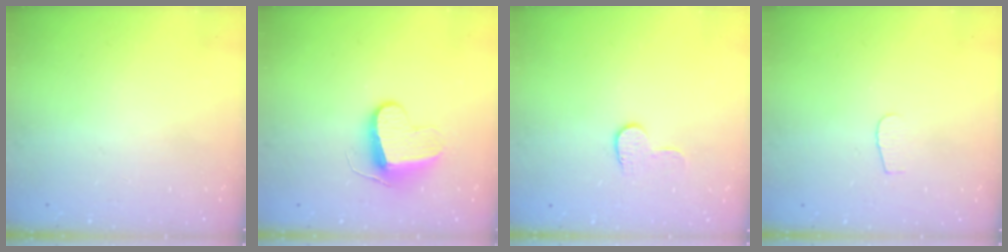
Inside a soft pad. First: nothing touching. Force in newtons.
{"total": 9.0, "press": 9.0, "slide": 0.1}
{"total": 6.2, "press": 6.2, "slide": 0.4}
{"total": 3.7, "press": 3.6, "slide": 0.4}